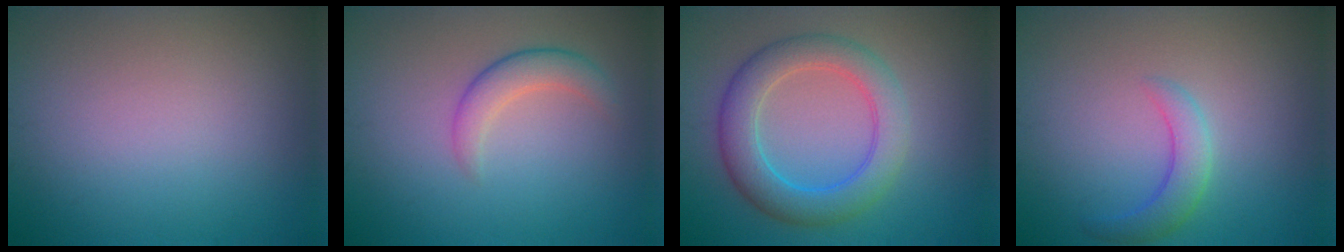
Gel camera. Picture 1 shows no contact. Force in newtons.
{"total": 2.6, "press": 2.6, "slide": 0.1}
{"total": 5.6, "press": 5.6, "slide": 0.1}
{"total": 2.6, "press": 2.6, "slide": 0.1}